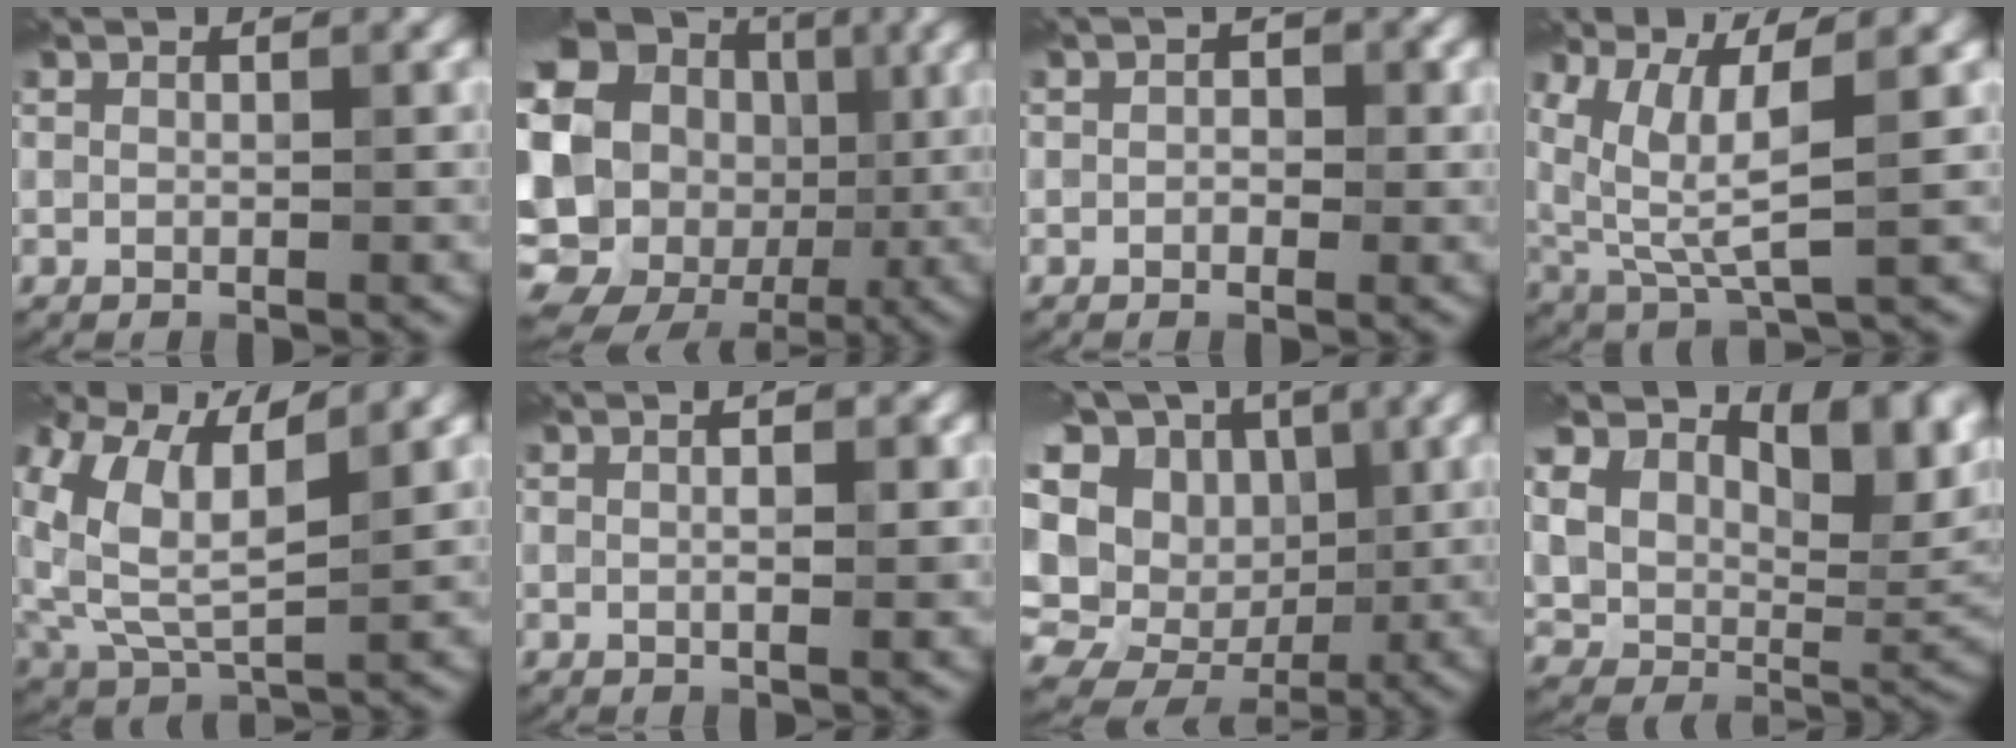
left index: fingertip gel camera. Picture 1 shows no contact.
{"total": 20.7, "force": [-2.8, 17.7, 10.3], "torque": [-0.217, 0.026, -0.065]}
{"total": 1.2, "force": [-0.2, 1.0, 0.7], "torque": [-0.009, 0.001, -0.008]}
{"total": 5.7, "force": [1.7, 1.4, 5.2], "torque": [-0.129, -0.011, 0.044]}
{"total": 8.0, "force": [3.1, 4.1, 6.2], "torque": [-0.154, 0.003, 0.068]}
{"total": 2.2, "force": [0.3, 0.6, 2.1], "torque": [-0.025, -0.002, 0.008]}
{"total": 16.1, "force": [-1.3, 13.8, 8.3], "torque": [-0.201, 0.022, -0.007]}
{"total": 14.0, "force": [6.3, 8.4, 9.3], "torque": [-0.178, 0.034, 0.123]}